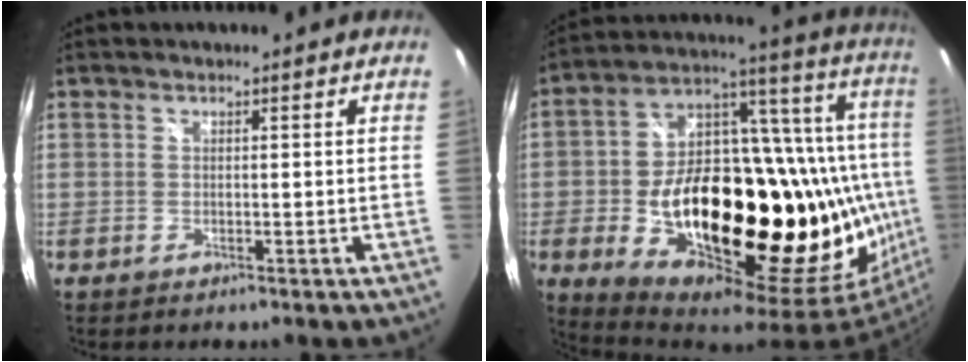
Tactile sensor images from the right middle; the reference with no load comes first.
{"total": 41.5, "force": [-7.5, 19.5, 35.9], "torque": [-0.572, 0.018, -0.086]}